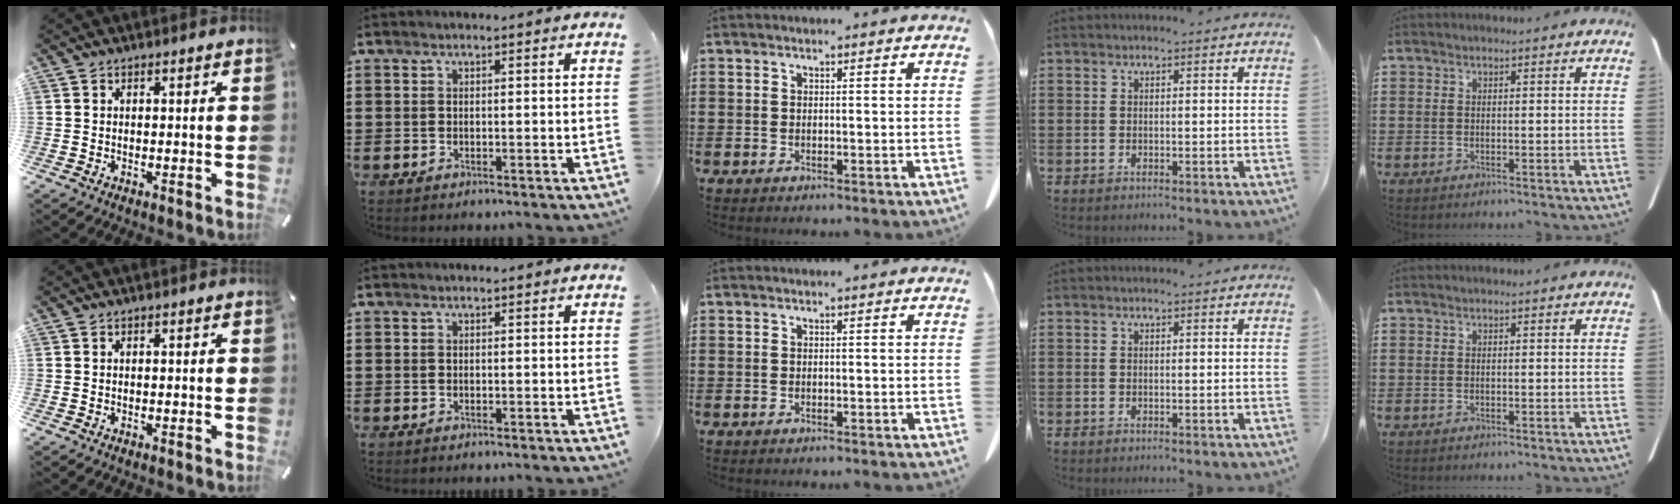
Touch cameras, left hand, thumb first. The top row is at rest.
{}